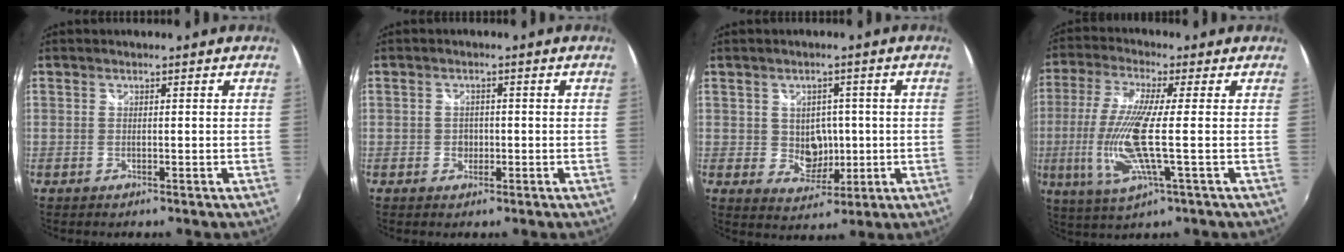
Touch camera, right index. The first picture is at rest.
{"total": 1.9, "force": [-0.5, 1.8, 0.5], "torque": [-0.008, 0.003, -0.003]}
{"total": 5.4, "force": [0.2, 4.7, 2.6], "torque": [-0.046, 0.006, 0.016]}
{"total": 12.5, "force": [-1.8, 0.9, 12.4], "torque": [-0.256, -0.011, -0.029]}